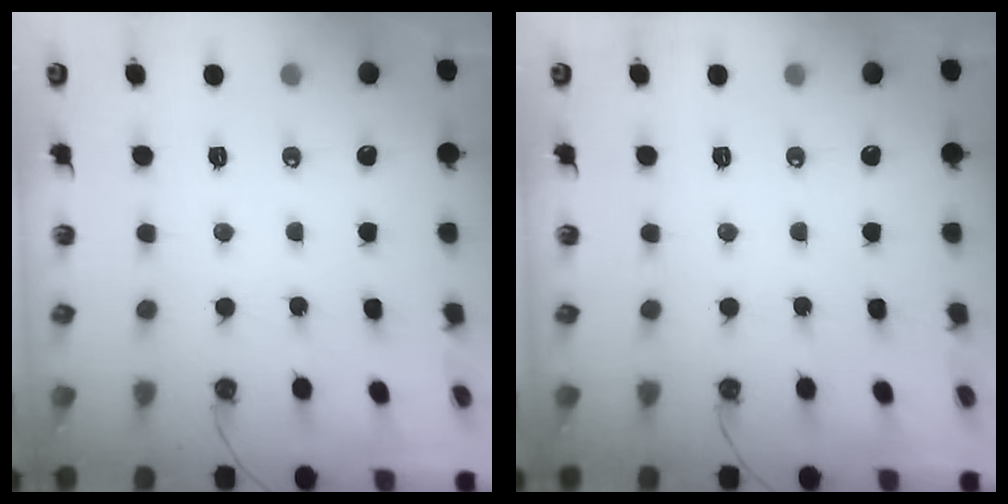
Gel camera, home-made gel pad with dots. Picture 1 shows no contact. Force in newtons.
{"total": 0.0}